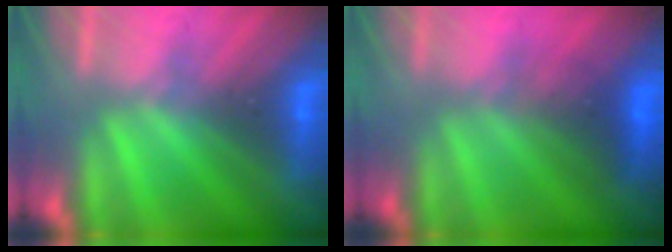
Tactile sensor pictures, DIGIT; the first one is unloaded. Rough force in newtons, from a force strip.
{"total": 6.6}